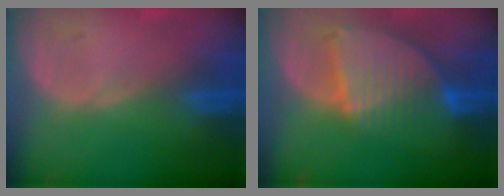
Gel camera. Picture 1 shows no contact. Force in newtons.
{"total": 8.6, "press": 7.5, "slide": 4.1}